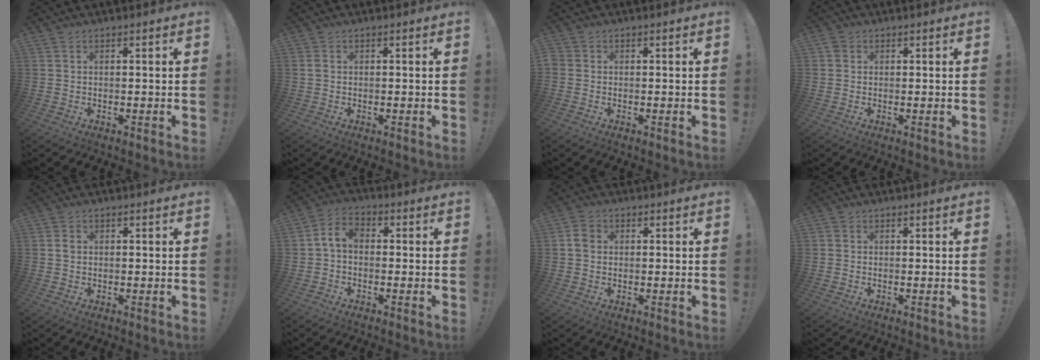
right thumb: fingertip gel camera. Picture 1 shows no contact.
{"total": 1.0, "force": [0.0, 0.7, 0.6], "torque": [-0.013, 0.004, 0.000]}
{"total": 0.7, "force": [-0.3, 0.5, 0.4], "torque": [-0.009, 0.003, -0.004]}
{"total": 1.7, "force": [0.7, 1.5, 0.5], "torque": [-0.005, 0.000, 0.012]}
{"total": 1.5, "force": [0.2, 1.2, 0.8], "torque": [-0.006, 0.003, 0.000]}
{"total": 5.6, "force": [-0.5, 3.6, 4.3], "torque": [-0.091, 0.013, -0.009]}
{"total": 4.1, "force": [0.4, 3.4, 2.3], "torque": [-0.035, 0.008, 0.010]}
{"total": 0.6, "force": [-0.2, 0.6, 0.1], "torque": [-0.003, 0.003, -0.002]}